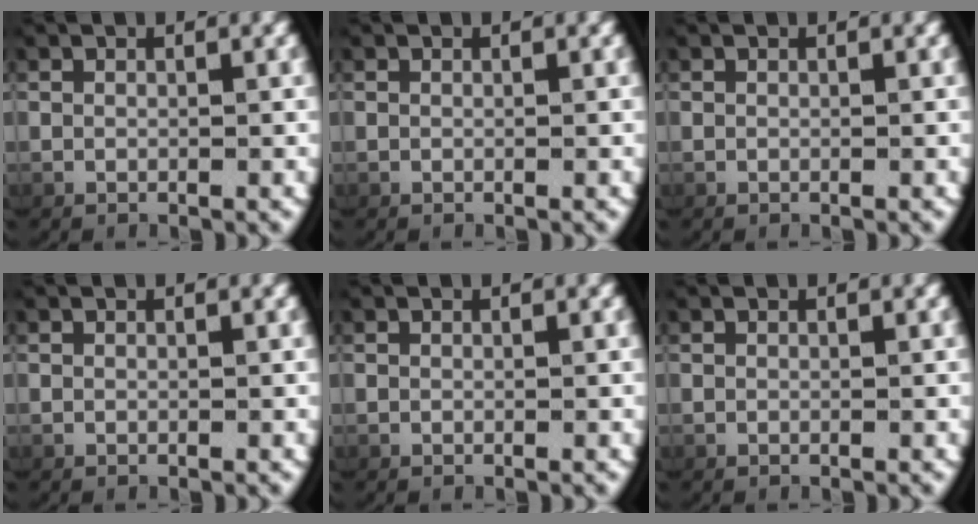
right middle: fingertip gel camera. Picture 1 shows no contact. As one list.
[{"total": 0.0}, {"total": 0.0}, {"total": 0.0}, {"total": 0.0}, {"total": 0.0}]